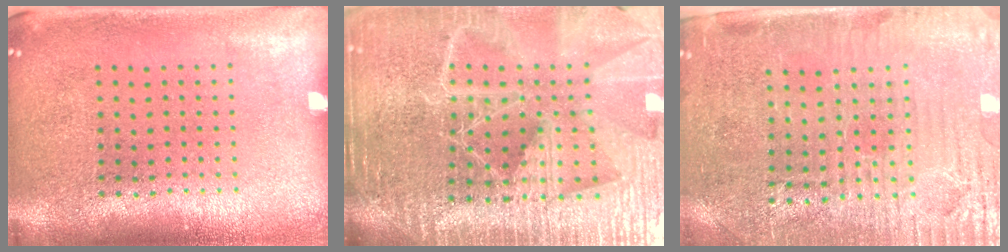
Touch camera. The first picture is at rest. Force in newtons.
{"total": 5.7, "press": 5.0, "slide": 2.7}
{"total": 3.9, "press": 3.4, "slide": 1.8}